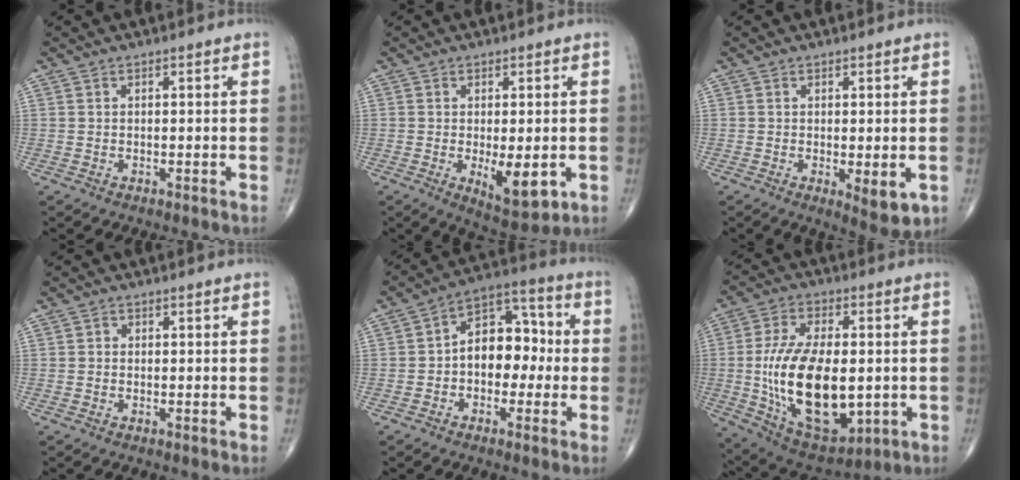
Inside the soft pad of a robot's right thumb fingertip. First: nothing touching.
{"total": 7.7, "force": [-1.6, 3.0, 7.0], "torque": [-0.096, -0.021, -0.014]}
{"total": 5.2, "force": [-1.1, 1.8, 4.7], "torque": [-0.063, -0.016, -0.009]}
{"total": 0.7, "force": [-0.1, 0.6, 0.2], "torque": [0.001, 0.002, -0.005]}
{"total": 11.4, "force": [-0.8, 7.8, 8.3], "torque": [-0.086, 0.042, -0.027]}
{"total": 22.5, "force": [-1.9, 11.7, 19.1], "torque": [-0.337, -0.010, -0.009]}